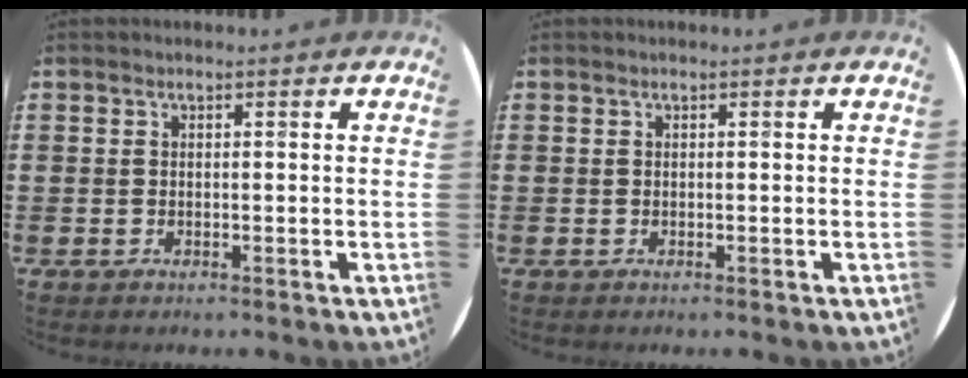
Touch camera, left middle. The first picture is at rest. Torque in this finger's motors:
{"motor_torque": [-0.01, -0.01, 0.00, 0.00]}